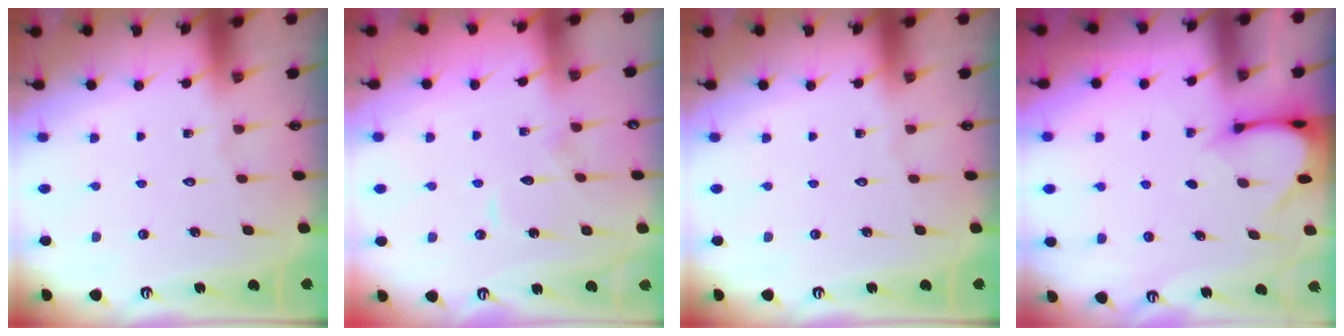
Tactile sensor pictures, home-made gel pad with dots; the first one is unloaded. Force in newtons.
{"total": 6.5, "press": 6.5, "slide": 0.7}
{"total": 0.0}
{"total": 3.4, "press": 3.3, "slide": 0.3}